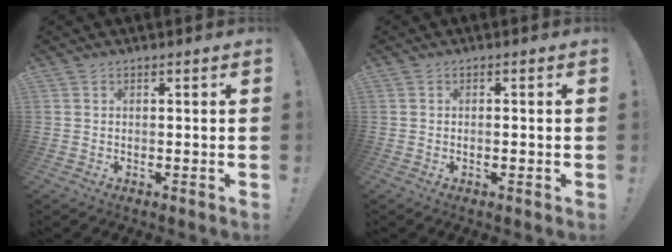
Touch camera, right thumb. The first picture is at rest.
{"total": 0.7, "force": [-0.5, 0.1, 0.5], "torque": [-0.017, 0.003, -0.006]}